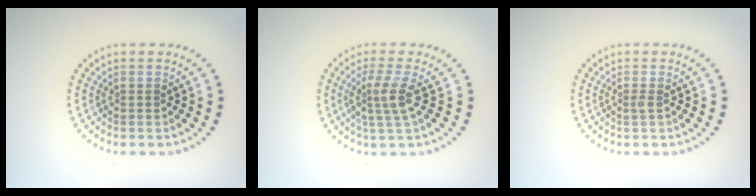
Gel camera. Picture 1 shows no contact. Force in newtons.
{"total": 3.0, "press": 2.3, "slide": 1.9}
{"total": 0.6, "press": 0.3, "slide": 0.4}